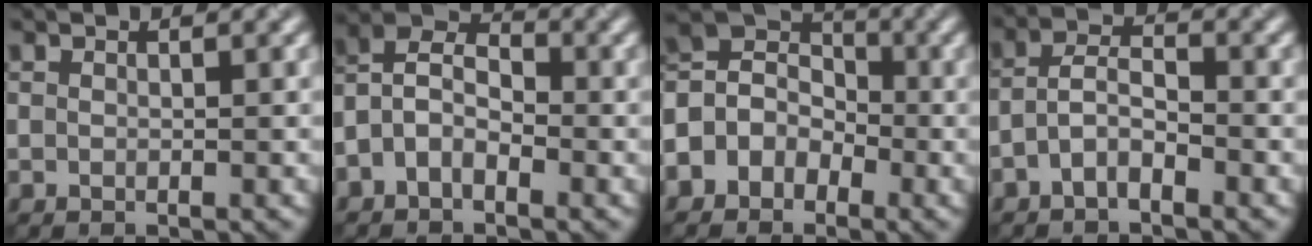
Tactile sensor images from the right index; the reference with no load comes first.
{"total": 4.8, "force": [-1.6, 3.0, 3.4], "torque": [-0.070, 0.015, -0.040]}
{"total": 5.1, "force": [-1.6, 4.3, 2.1], "torque": [-0.031, 0.016, -0.050]}
{"total": 2.7, "force": [-1.4, 1.1, 2.0], "torque": [-0.041, 0.009, -0.037]}